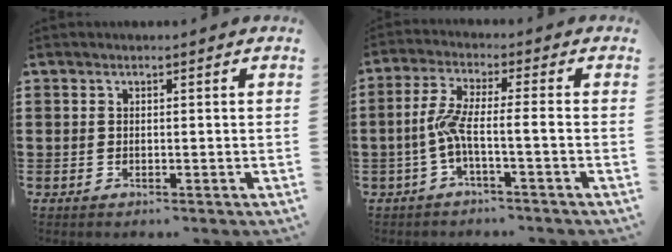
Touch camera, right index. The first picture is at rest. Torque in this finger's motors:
{"motor_torque": [1.35, -0.68, 0.55, 0.21]}